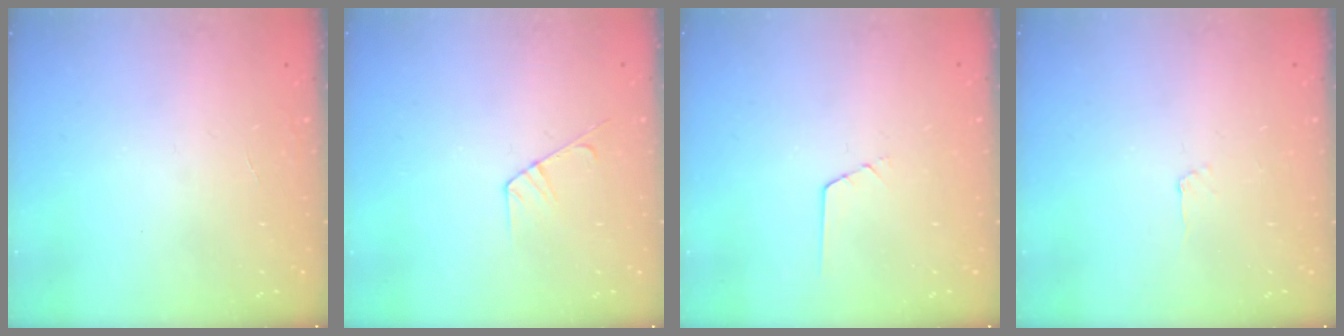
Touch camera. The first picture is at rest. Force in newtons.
{"total": 5.9, "press": 5.9, "slide": 0.7}
{"total": 0.6, "press": 0.5, "slide": 0.2}
{"total": 2.5, "press": 2.5, "slide": 0.3}